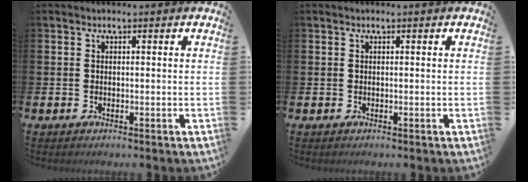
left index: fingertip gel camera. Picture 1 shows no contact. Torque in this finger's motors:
{"motor_torque": [-0.02, -0.01, 0.02, 0.01]}